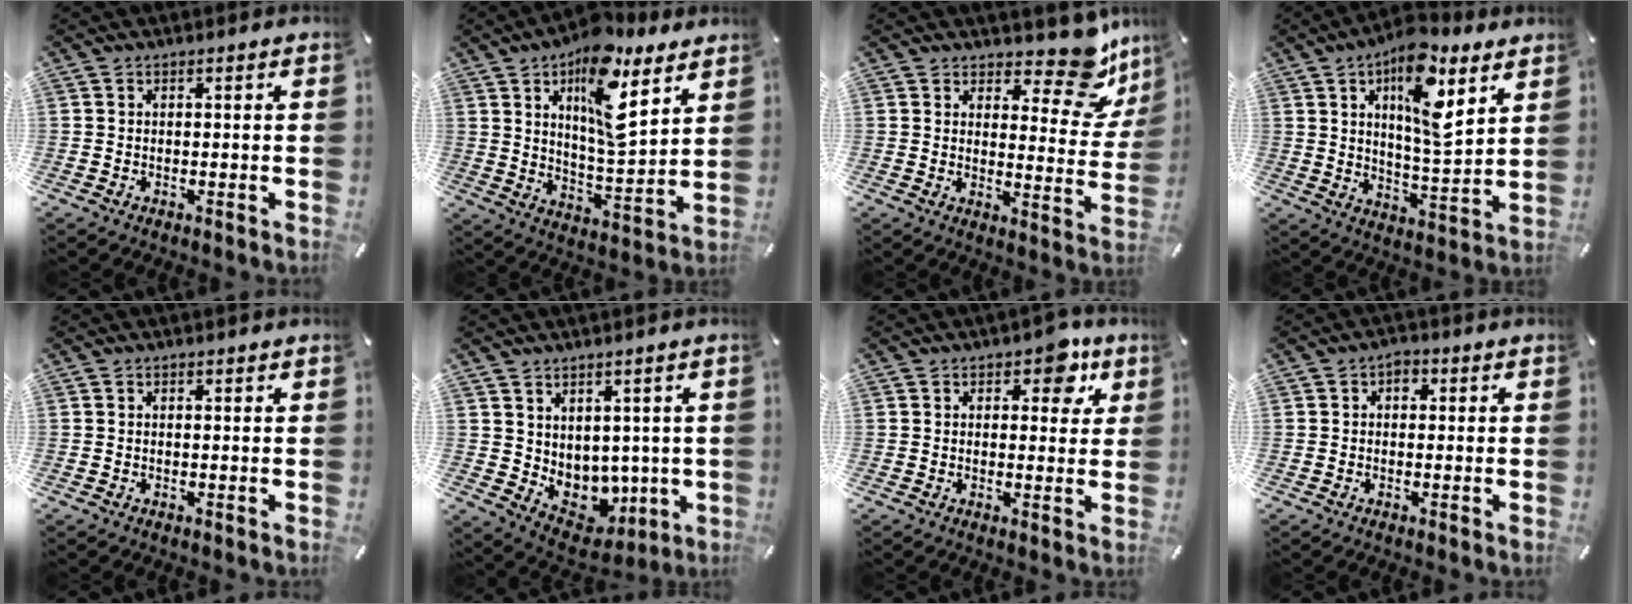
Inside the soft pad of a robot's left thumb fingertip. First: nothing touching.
{"total": 16.4, "force": [9.3, 6.5, 11.8], "torque": [-0.190, -0.044, 0.155]}
{"total": 12.3, "force": [9.1, 5.3, 6.4], "torque": [-0.065, -0.079, 0.155]}
{"total": 14.3, "force": [7.6, 5.4, 10.8], "torque": [-0.174, -0.034, 0.127]}
{"total": 0.0}
{"total": 7.1, "force": [2.8, 6.4, 1.4], "torque": [-0.022, -0.045, 0.065]}
{"total": 6.5, "force": [3.4, 3.9, 4.0], "torque": [-0.034, -0.009, 0.049]}
{"total": 2.1, "force": [0.1, 1.6, 1.2], "torque": [-0.025, 0.009, 0.000]}